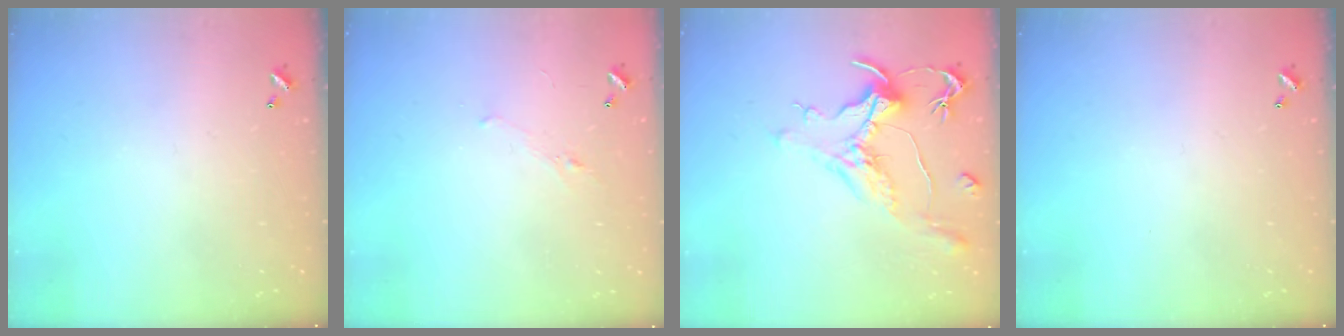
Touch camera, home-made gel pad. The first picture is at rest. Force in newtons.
{"total": 0.7, "press": 0.2, "slide": 0.6}
{"total": 1.3, "press": 1.1, "slide": 0.7}
{"total": 0.0}